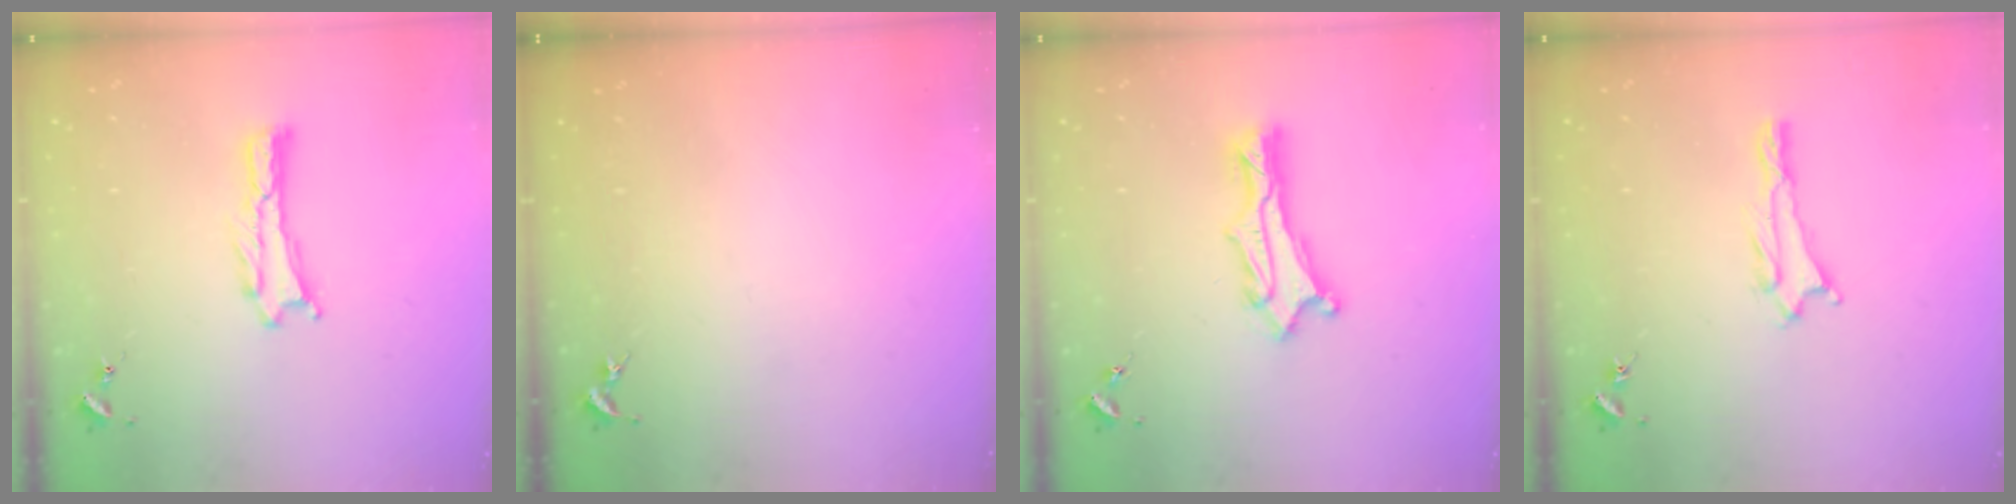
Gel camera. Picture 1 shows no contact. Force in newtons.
{"total": 0.0}
{"total": 2.4, "press": 2.4, "slide": 0.3}
{"total": 1.0, "press": 1.0, "slide": 0.1}